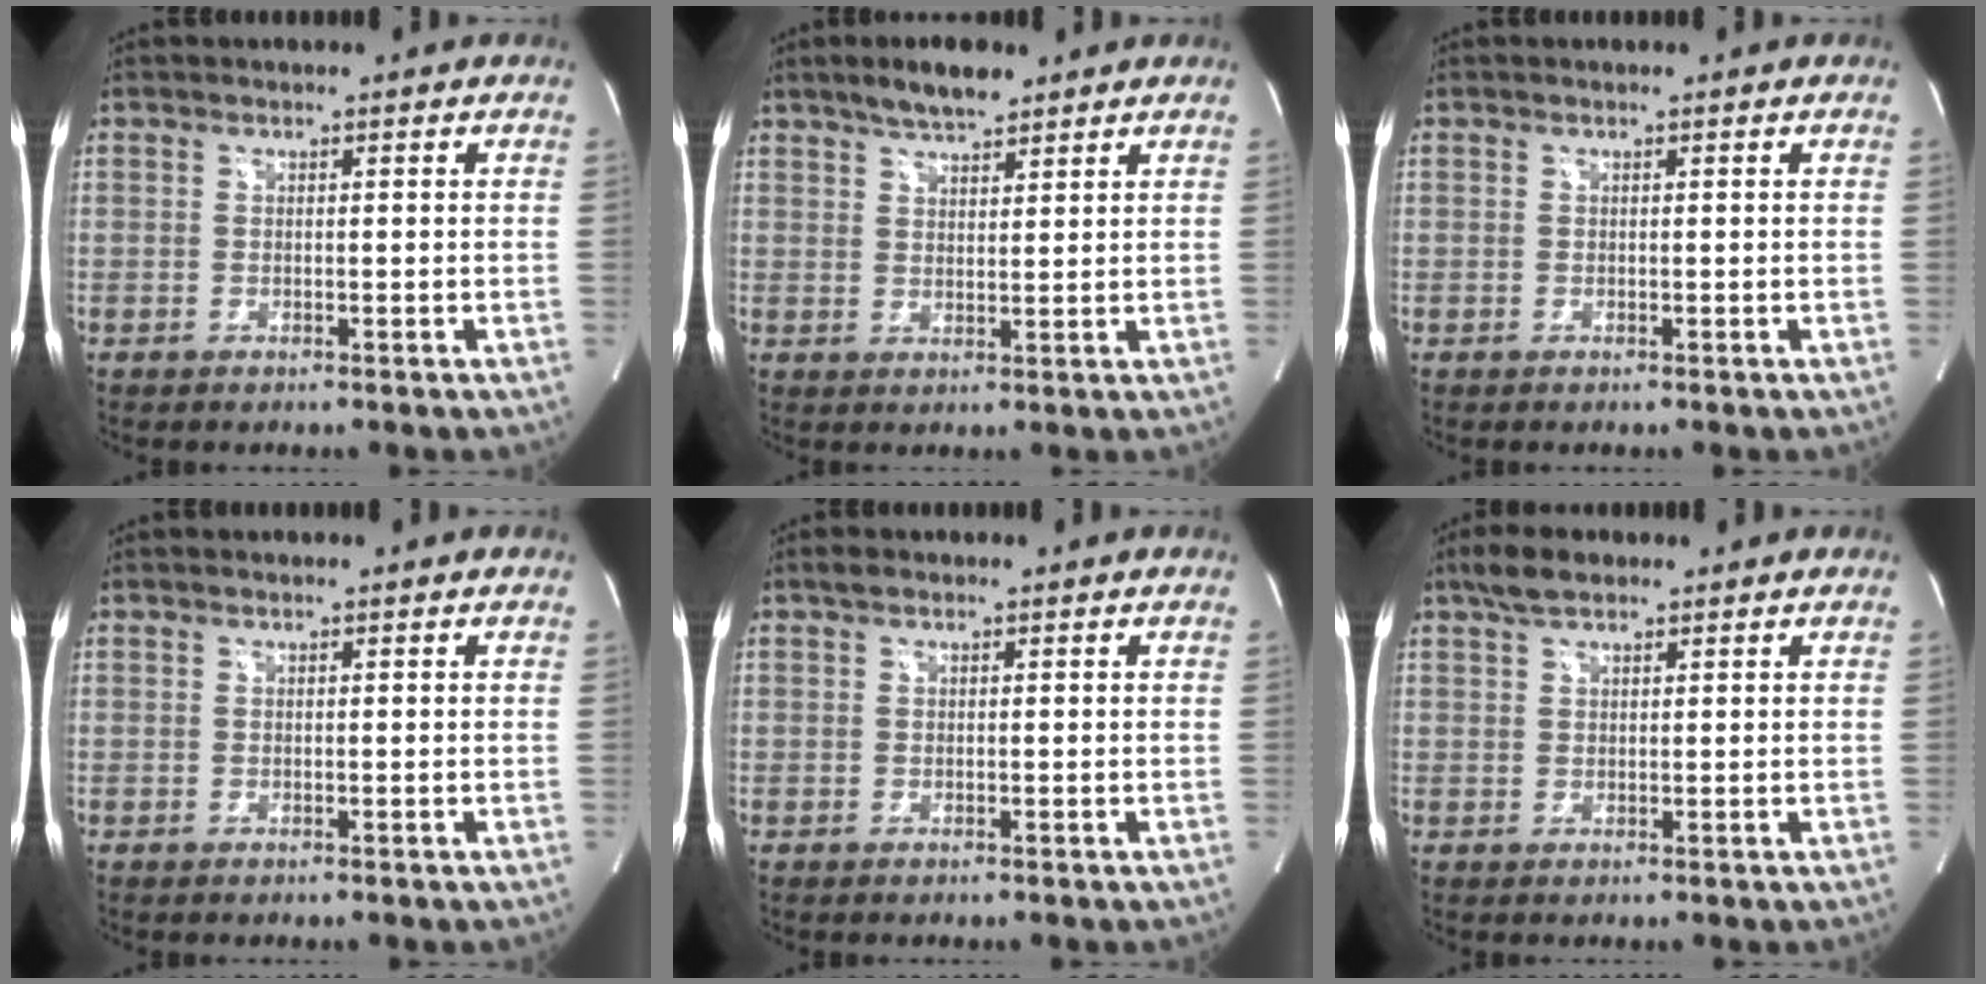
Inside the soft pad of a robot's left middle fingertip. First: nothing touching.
{"total": 5.7, "force": [4.5, 1.4, 3.2], "torque": [-0.064, 0.007, 0.078]}
{"total": 0.0}
{"total": 0.0}
{"total": 0.9, "force": [0.6, 0.5, 0.4], "torque": [-0.011, 0.010, 0.010]}
{"total": 3.6, "force": [2.7, 1.4, 2.0], "torque": [-0.051, 0.012, 0.052]}